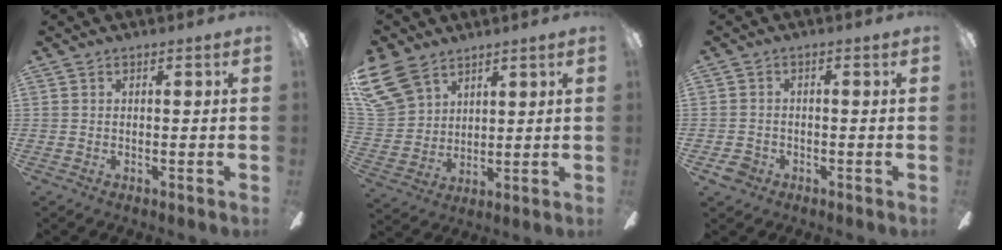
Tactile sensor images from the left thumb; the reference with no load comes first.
{"total": 13.0, "force": [8.5, 8.5, 4.9], "torque": [-0.129, -0.031, 0.170]}
{"total": 3.1, "force": [-1.8, 2.4, 0.8], "torque": [-0.018, 0.008, -0.035]}